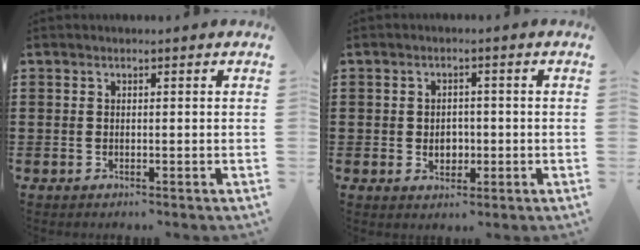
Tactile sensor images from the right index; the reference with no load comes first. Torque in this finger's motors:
{"motor_torque": [1.23, 0.91, 0.08, 0.03]}